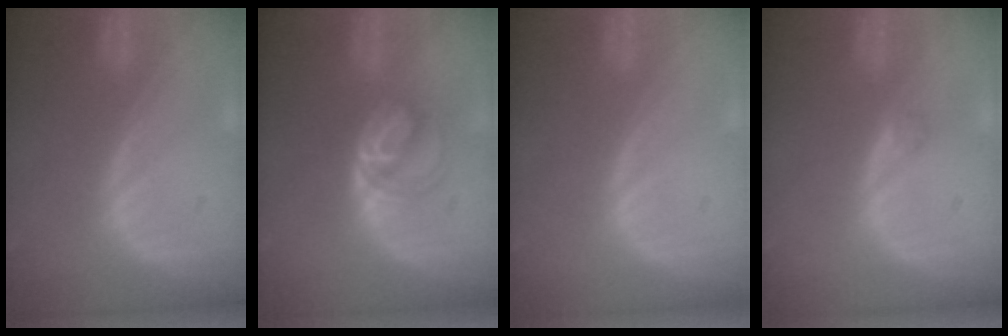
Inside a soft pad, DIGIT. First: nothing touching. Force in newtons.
{"total": 5.3, "press": 5.1, "slide": 1.1}
{"total": 0.0}
{"total": 0.9, "press": 0.9, "slide": 0.1}